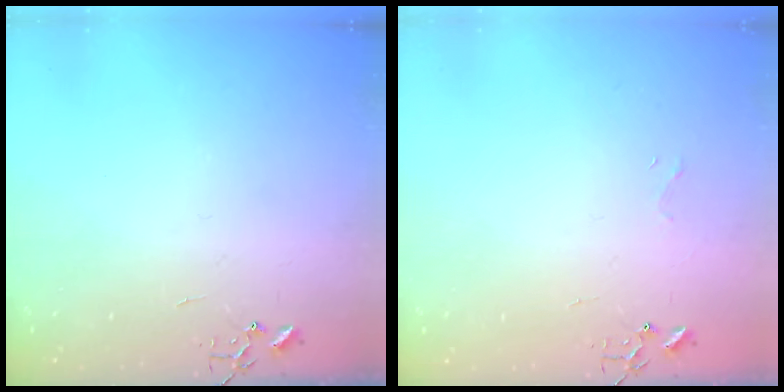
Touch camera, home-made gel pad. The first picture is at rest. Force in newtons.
{"total": 3.4, "press": 3.4, "slide": 0.3}